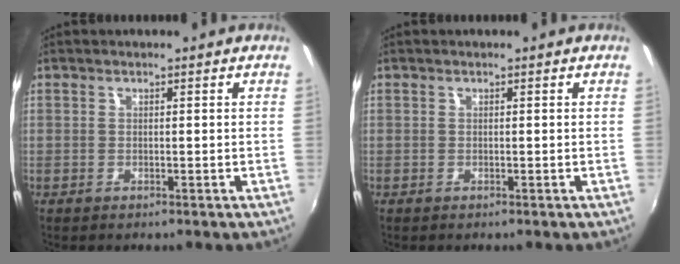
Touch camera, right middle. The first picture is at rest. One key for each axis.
{"total": 0.0}